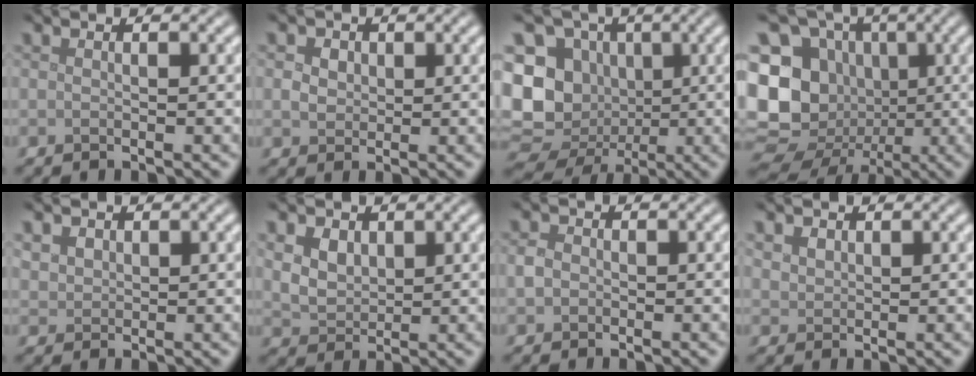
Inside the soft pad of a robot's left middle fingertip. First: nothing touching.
{"total": 2.6, "force": [1.0, 2.0, 1.3], "torque": [-0.027, 0.006, 0.013]}
{"total": 13.3, "force": [-1.1, 11.7, 6.2], "torque": [-0.129, -0.005, -0.039]}
{"total": 18.9, "force": [-1.7, 17.2, 7.6], "torque": [-0.186, 0.011, -0.058]}
{"total": 1.7, "force": [0.9, 1.3, 0.6], "torque": [-0.014, -0.001, 0.018]}
{"total": 3.4, "force": [1.6, 2.4, 1.8], "torque": [-0.044, 0.004, 0.028]}
{"total": 1.3, "force": [-0.2, 1.1, 0.6], "torque": [-0.012, -0.001, -0.011]}
{"total": 1.3, "force": [0.9, 0.9, 0.4], "torque": [-0.010, 0.001, 0.020]}